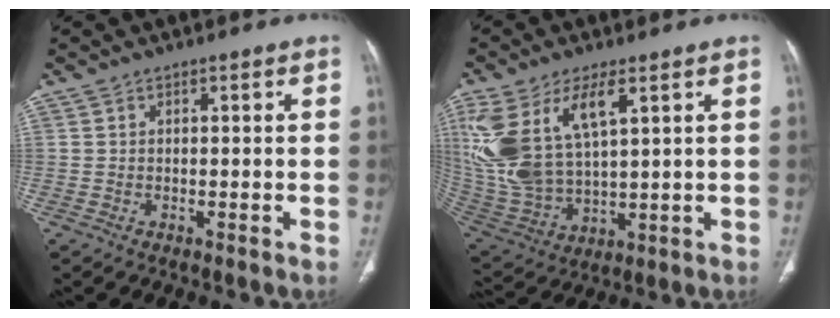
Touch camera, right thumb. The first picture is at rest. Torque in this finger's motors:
{"motor_torque": [0.92, 3.96, 1.69, 1.08, 0.26]}